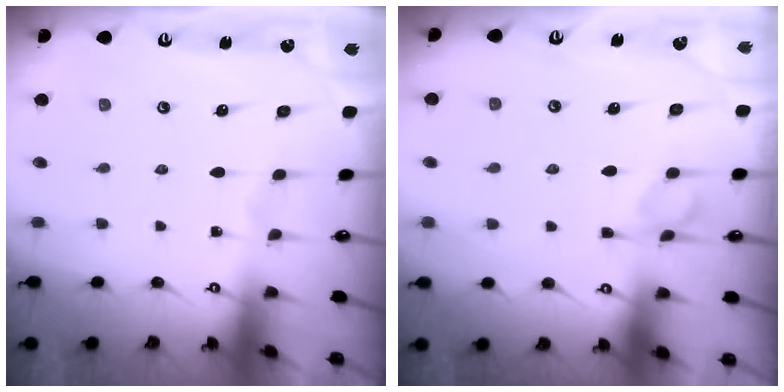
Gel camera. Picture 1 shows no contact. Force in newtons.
{"total": 1.7, "press": 1.5, "slide": 0.9}